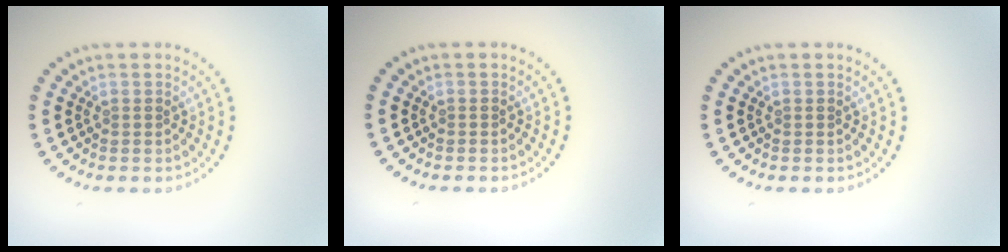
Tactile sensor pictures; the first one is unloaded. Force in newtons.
{"total": 0.0}
{"total": 0.0}